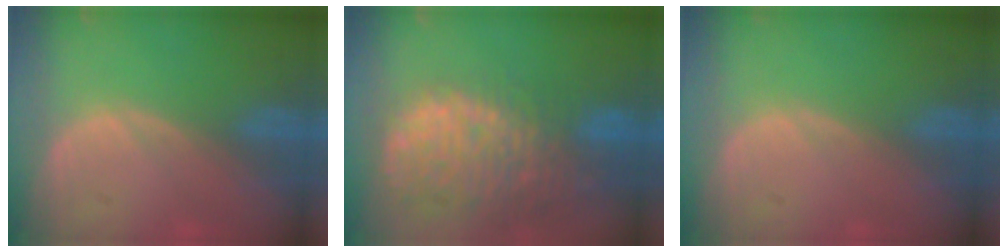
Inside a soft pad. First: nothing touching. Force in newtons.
{"total": 14.4, "press": 11.8, "slide": 8.2}
{"total": 0.0}